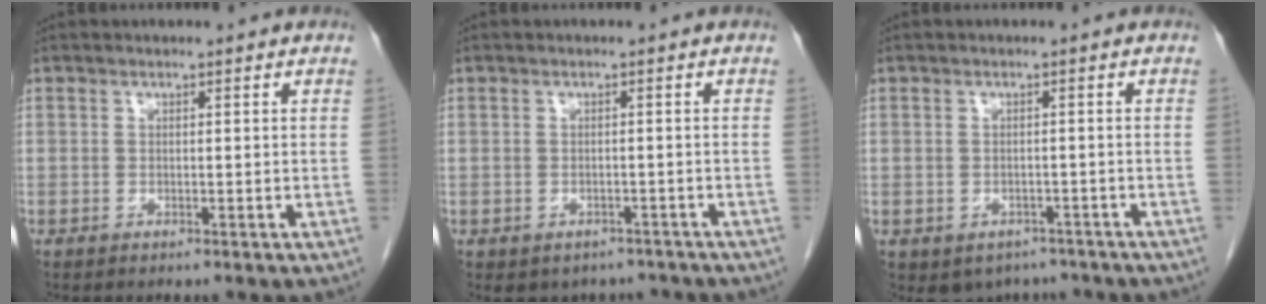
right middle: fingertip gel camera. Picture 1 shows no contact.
{"total": 5.2, "force": [-4.2, 3.0, 0.4], "torque": [0.008, 0.010, -0.048]}
{"total": 5.3, "force": [-3.8, 3.5, 0.9], "torque": [-0.003, 0.008, -0.047]}